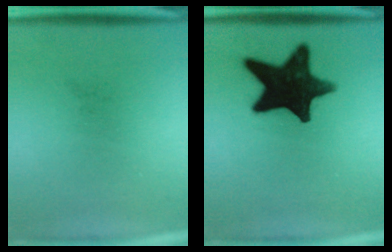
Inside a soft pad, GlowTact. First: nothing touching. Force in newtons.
{"total": 16.2}